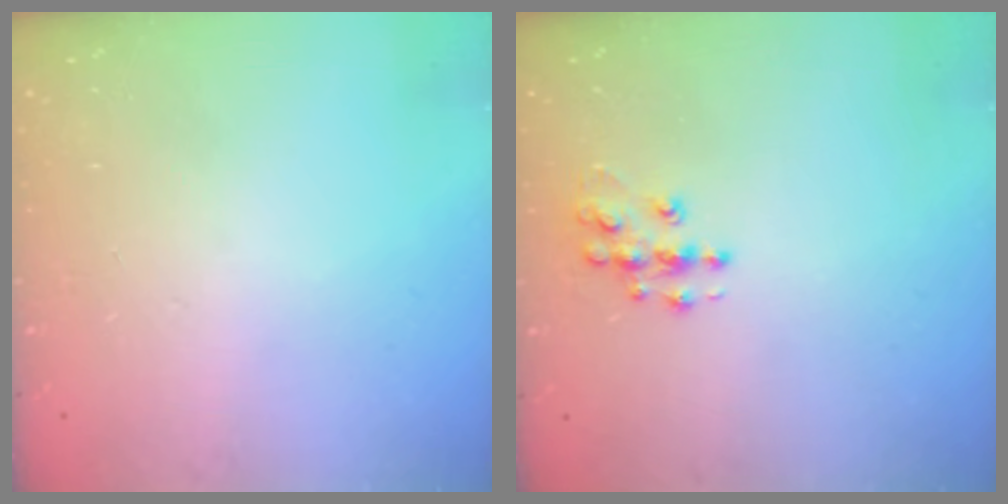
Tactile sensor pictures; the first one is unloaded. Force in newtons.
{"total": 7.9, "press": 7.9, "slide": 0.3}